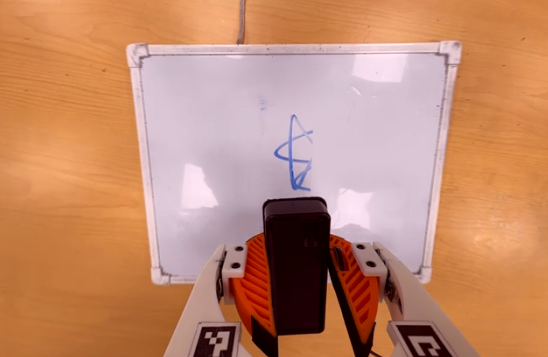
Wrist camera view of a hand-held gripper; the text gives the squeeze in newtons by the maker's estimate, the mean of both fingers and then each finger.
{"total": 7.2, "left": 7.8, "right": 6.6}